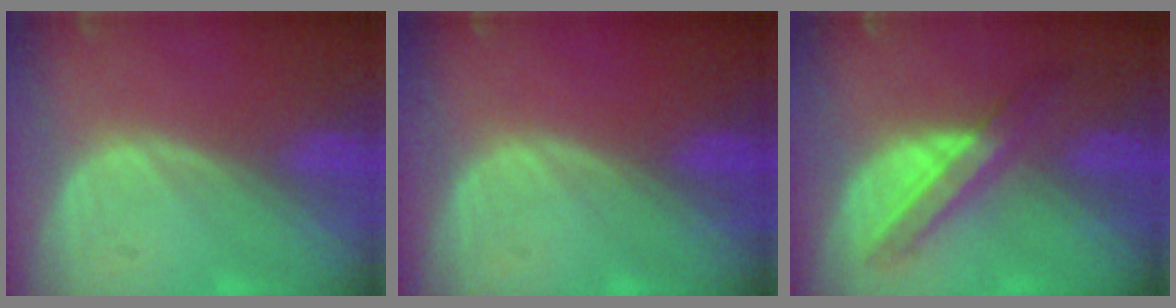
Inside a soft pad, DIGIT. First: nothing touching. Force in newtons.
{"total": 0.0}
{"total": 5.7, "press": 5.7, "slide": 0.3}